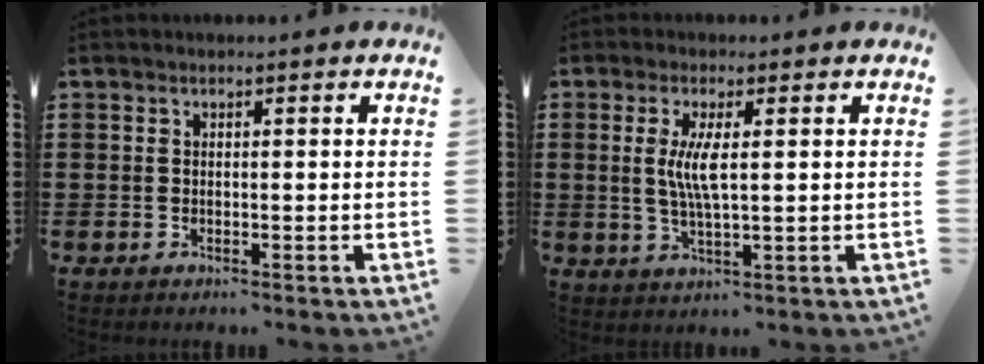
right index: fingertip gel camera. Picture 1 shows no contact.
{"total": 5.0, "force": [0.8, 0.9, 4.9], "torque": [-0.100, -0.004, 0.010]}